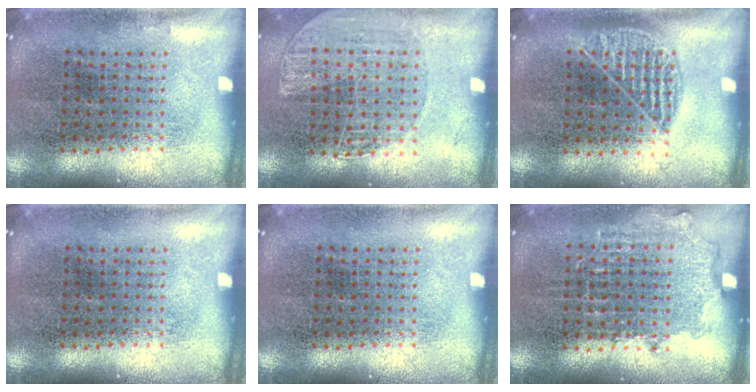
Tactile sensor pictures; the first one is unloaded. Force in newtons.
{"total": 1.3, "press": 1.3, "slide": 0.1}
{"total": 1.0, "press": 0.8, "slide": 0.6}
{"total": 0.0}
{"total": 0.0}
{"total": 0.8, "press": 0.8, "slide": 0.3}